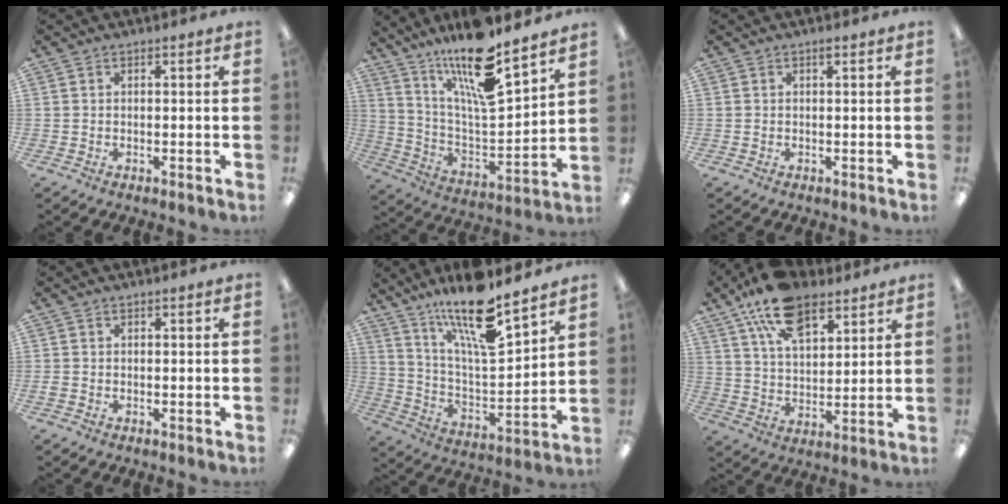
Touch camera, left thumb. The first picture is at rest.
{"total": 17.4, "force": [13.8, 3.1, 10.2], "torque": [-0.195, -0.093, 0.234]}
{"total": 0.8, "force": [0.5, 0.1, 0.6], "torque": [-0.014, 0.002, 0.008]}
{"total": 0.7, "force": [-0.1, 0.6, 0.3], "torque": [-0.004, 0.004, -0.003]}
{"total": 17.9, "force": [13.7, 3.9, 10.8], "torque": [-0.196, -0.085, 0.228]}
{"total": 16.0, "force": [10.1, 8.4, 9.2], "torque": [-0.159, -0.038, 0.183]}